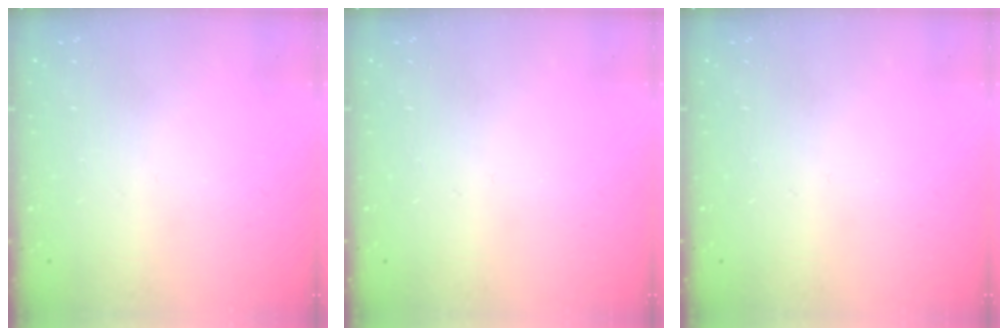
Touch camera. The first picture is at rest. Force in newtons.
{"total": 0.0}
{"total": 0.0}